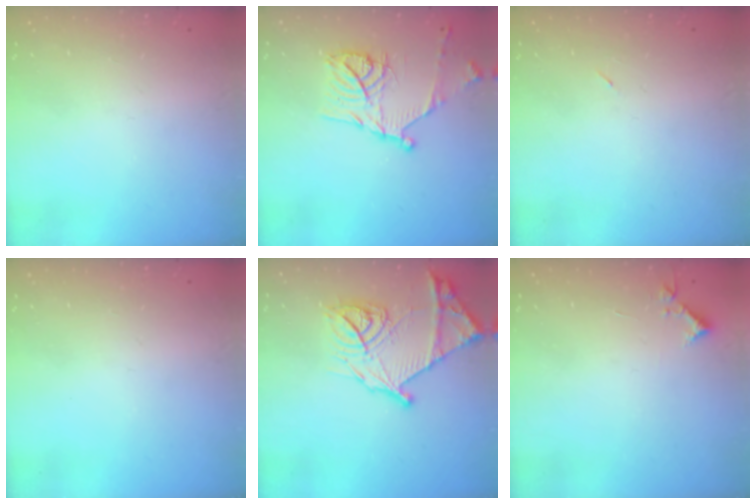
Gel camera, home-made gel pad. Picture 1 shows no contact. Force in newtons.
{"total": 16.1, "press": 16.1, "slide": 1.3}
{"total": 2.2, "press": 1.9, "slide": 1.2}
{"total": 0.0}
{"total": 19.1, "press": 19.0, "slide": 1.8}
{"total": 3.6, "press": 3.6, "slide": 0.5}